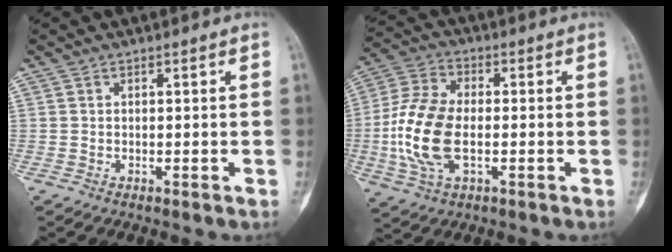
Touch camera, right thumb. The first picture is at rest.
{"total": 14.0, "force": [-2.0, 7.6, 11.6], "torque": [-0.251, 0.009, -0.040]}